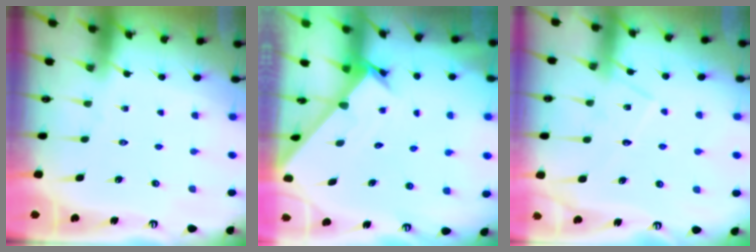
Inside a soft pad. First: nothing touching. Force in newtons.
{"total": 1.6, "press": 1.6, "slide": 0.1}
{"total": 9.8, "press": 9.8, "slide": 0.9}